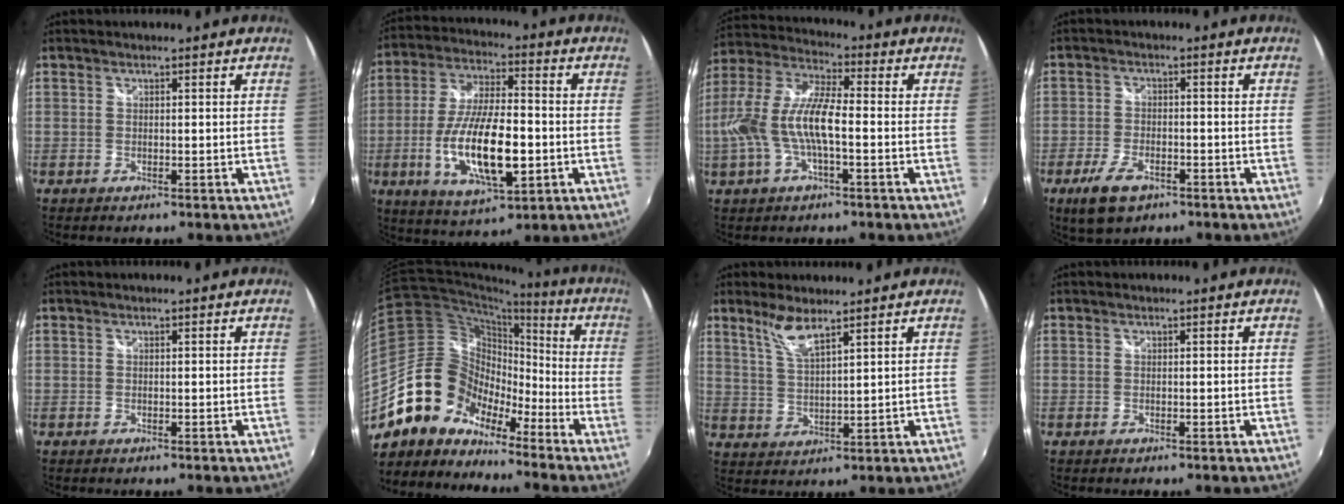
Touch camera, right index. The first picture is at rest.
{"total": 17.0, "force": [-4.0, 5.9, 15.5], "torque": [-0.310, -0.015, -0.067]}
{"total": 13.2, "force": [-2.6, 3.9, 12.4], "torque": [-0.252, 0.001, -0.050]}
{"total": 7.5, "force": [-4.6, 3.7, 4.7], "torque": [-0.118, -0.014, -0.080]}
{"total": 0.0}
{"total": 15.6, "force": [-11.3, 9.8, 4.5], "torque": [-0.096, 0.030, -0.219]}
{"total": 5.4, "force": [4.1, 0.7, 3.5], "torque": [-0.073, -0.001, 0.085]}
{"total": 0.0}